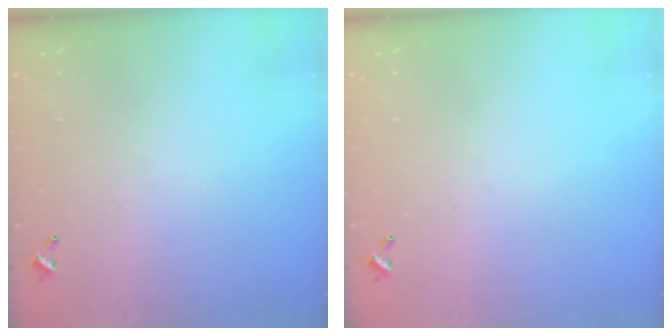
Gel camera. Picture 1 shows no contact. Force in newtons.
{"total": 0.0}